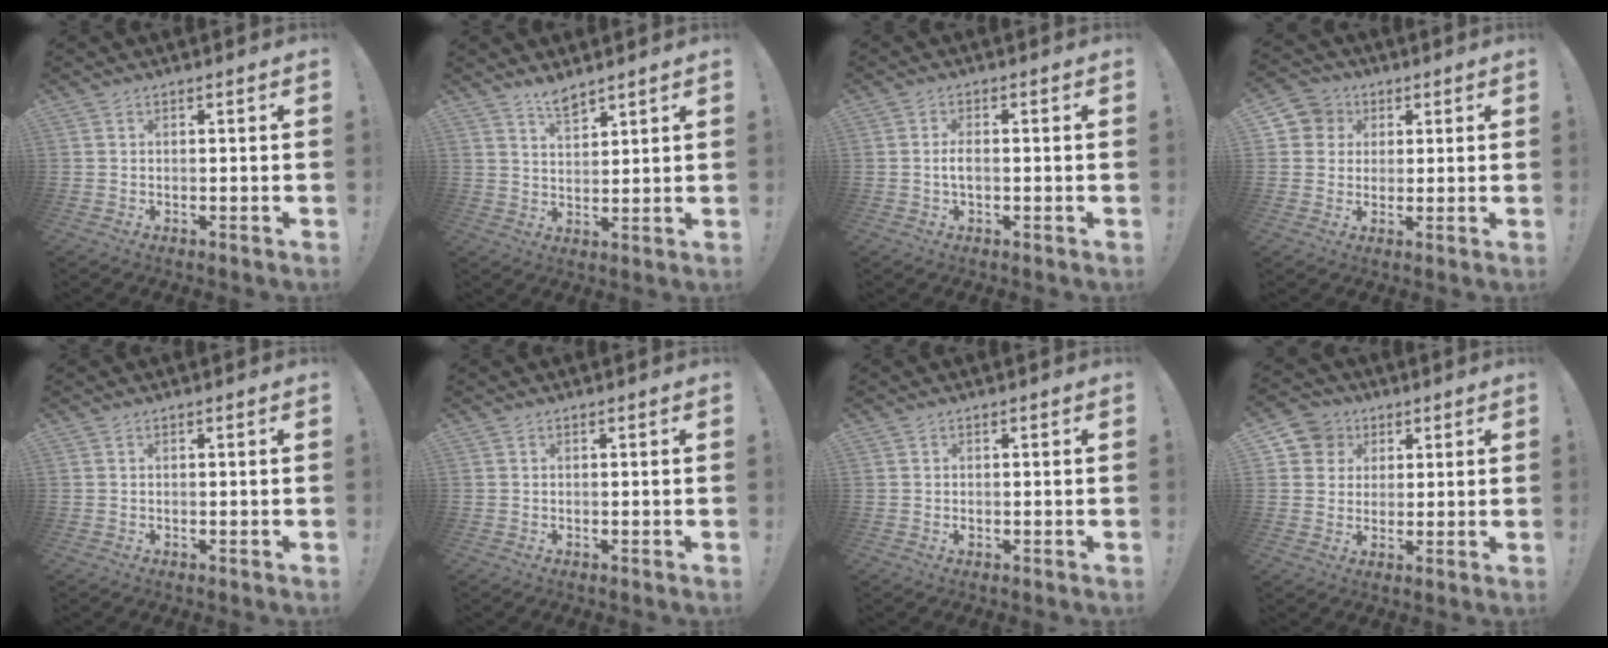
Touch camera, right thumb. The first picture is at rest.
{"total": 5.2, "force": [4.5, 1.4, 2.2], "torque": [-0.036, -0.029, 0.079]}
{"total": 3.2, "force": [-0.6, 1.3, 2.8], "torque": [-0.062, 0.006, -0.012]}
{"total": 6.7, "force": [1.7, 6.3, 1.2], "torque": [-0.018, -0.006, 0.035]}
{"total": 0.0}
{"total": 0.0}
{"total": 0.0}
{"total": 8.3, "force": [3.0, 7.5, 1.7], "torque": [-0.024, -0.014, 0.063]}